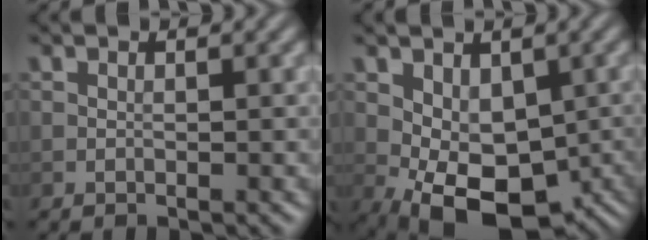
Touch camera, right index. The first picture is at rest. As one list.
[{"total": 8.6, "force": [-2.0, 5.3, 6.5], "torque": [-0.100, -0.018, -0.018]}]